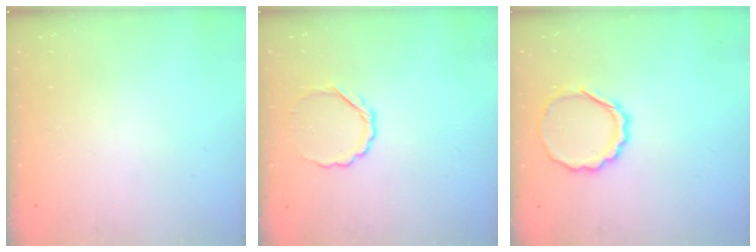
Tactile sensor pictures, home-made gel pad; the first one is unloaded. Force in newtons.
{"total": 4.7, "press": 4.5, "slide": 1.1}
{"total": 8.5, "press": 8.4, "slide": 1.5}